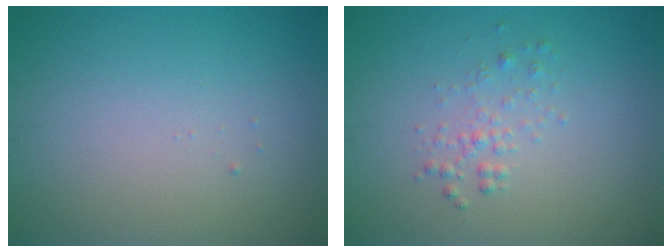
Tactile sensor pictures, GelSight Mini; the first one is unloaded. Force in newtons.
{"total": 1.3, "press": 1.3, "slide": 0.1}